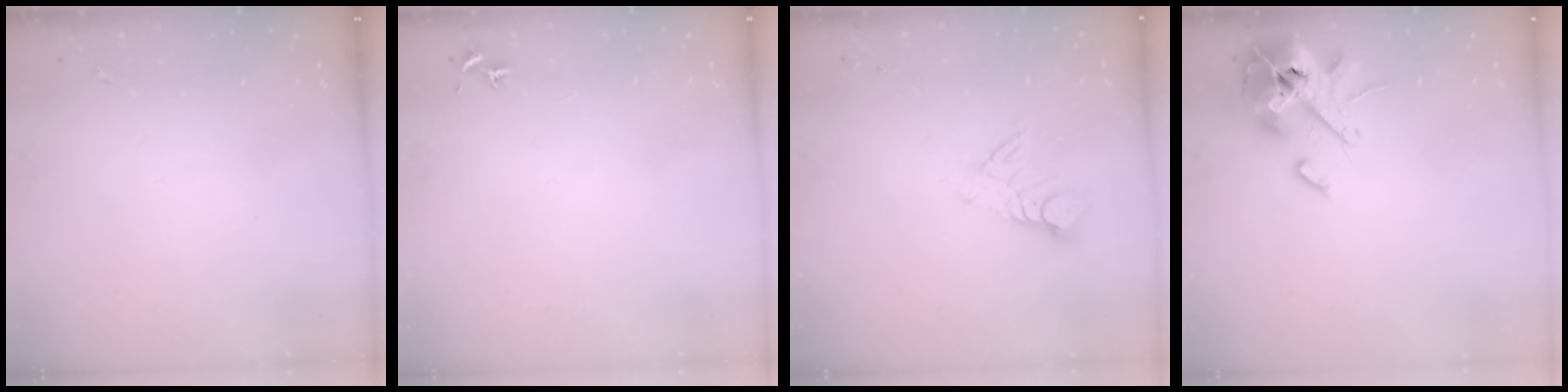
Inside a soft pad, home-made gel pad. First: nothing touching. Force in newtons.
{"total": 0.8, "press": 0.7, "slide": 0.3}
{"total": 8.8, "press": 8.8, "slide": 0.8}
{"total": 15.4, "press": 15.2, "slide": 2.6}